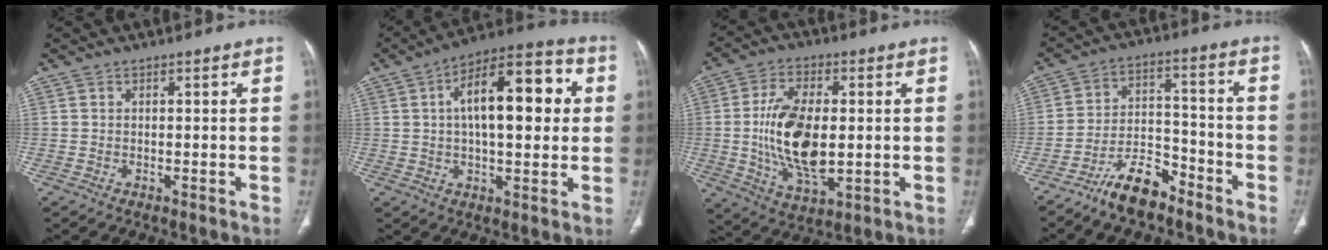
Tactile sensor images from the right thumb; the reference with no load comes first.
{"total": 18.3, "force": [3.4, 8.0, 16.1], "torque": [-0.216, 0.026, 0.041]}
{"total": 15.4, "force": [-0.3, 7.8, 13.3], "torque": [-0.243, -0.010, -0.002]}
{"total": 9.6, "force": [-7.6, 3.8, 4.6], "torque": [-0.077, 0.060, -0.143]}